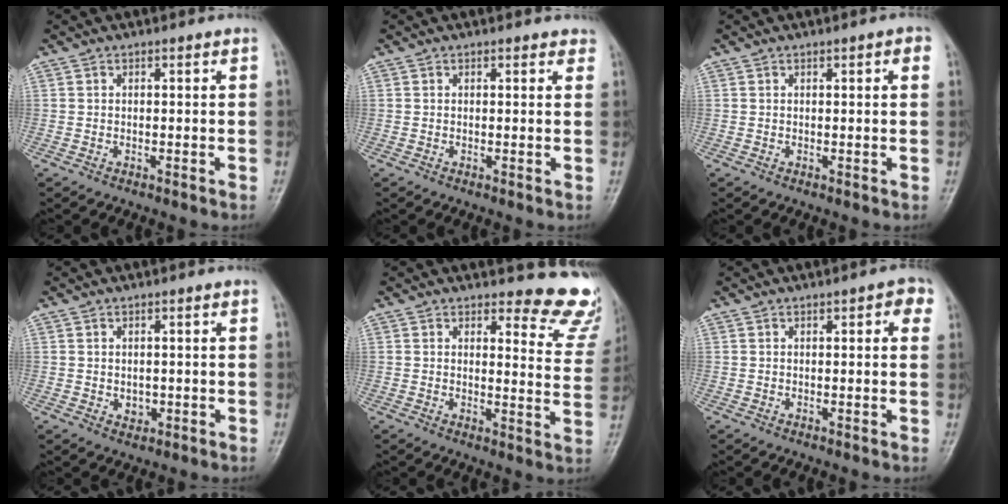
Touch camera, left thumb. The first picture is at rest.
{"total": 1.8, "force": [1.5, 0.8, 0.7], "torque": [0.007, -0.002, 0.010]}
{"total": 2.6, "force": [1.1, 0.7, 2.2], "torque": [-0.020, 0.001, 0.009]}
{"total": 1.7, "force": [0.1, 1.4, 1.0], "torque": [-0.011, -0.002, 0.006]}
{"total": 11.4, "force": [10.7, 3.2, 2.6], "torque": [0.010, -0.112, 0.094]}
{"total": 3.8, "force": [1.7, 1.4, 3.2], "torque": [-0.025, 0.000, 0.012]}